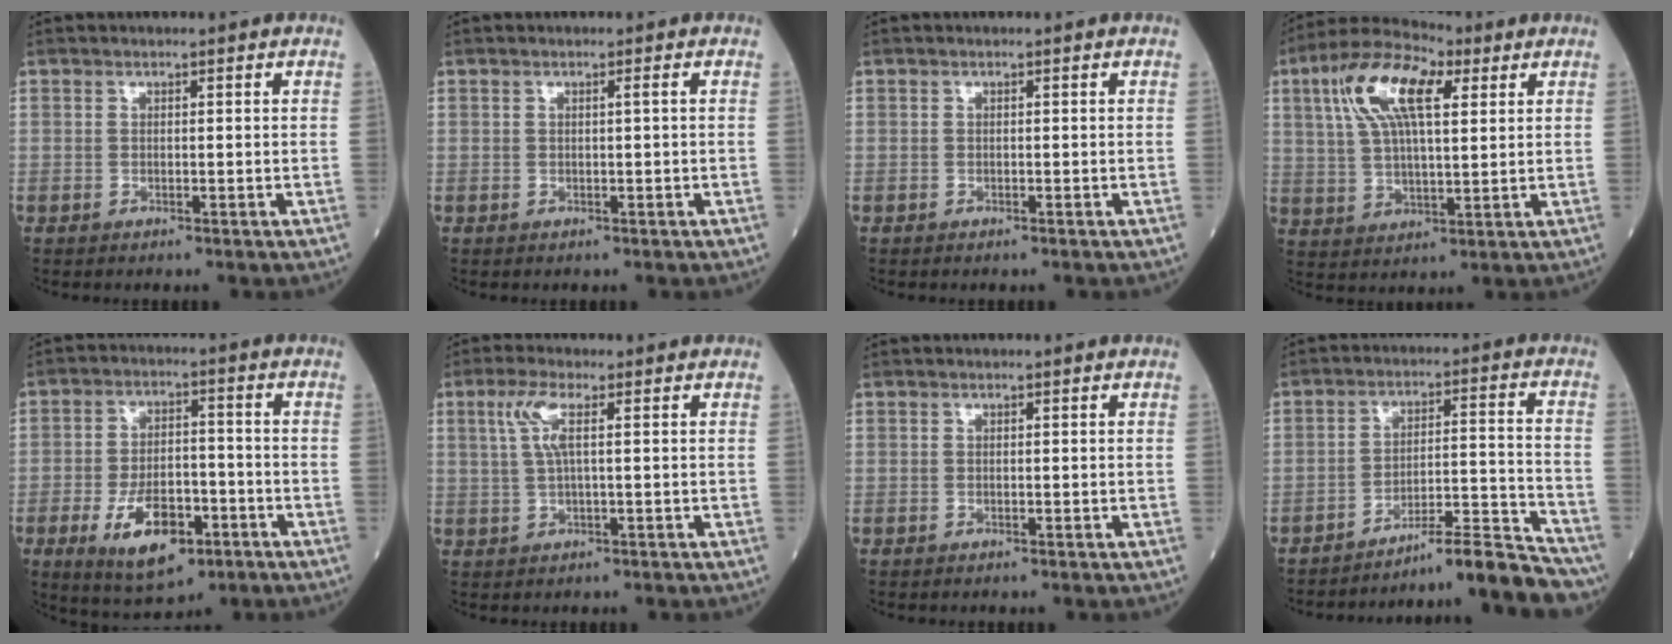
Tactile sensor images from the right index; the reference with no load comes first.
{"total": 0.5, "force": [0.1, -0.2, 0.4], "torque": [-0.007, 0.000, 0.004]}
{"total": 0.0}
{"total": 13.3, "force": [5.1, 4.6, 11.3], "torque": [-0.231, 0.029, 0.093]}
{"total": 10.4, "force": [-4.7, 4.7, 8.1], "torque": [-0.152, -0.007, -0.071]}
{"total": 3.9, "force": [1.2, 0.4, 3.7], "torque": [-0.085, 0.014, 0.029]}
{"total": 0.0}
{"total": 10.6, "force": [-10.2, -1.5, 2.4], "torque": [-0.016, 0.034, -0.163]}